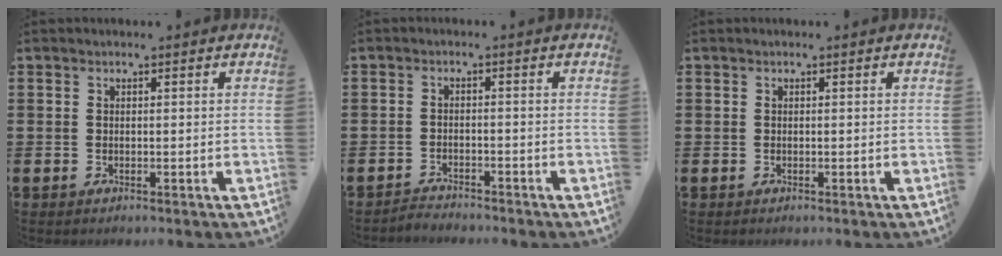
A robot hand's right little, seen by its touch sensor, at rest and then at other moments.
{"total": 1.7, "force": [-1.7, 0.0, -0.2], "torque": [-0.002, 0.005, -0.038]}
{"total": 0.0}